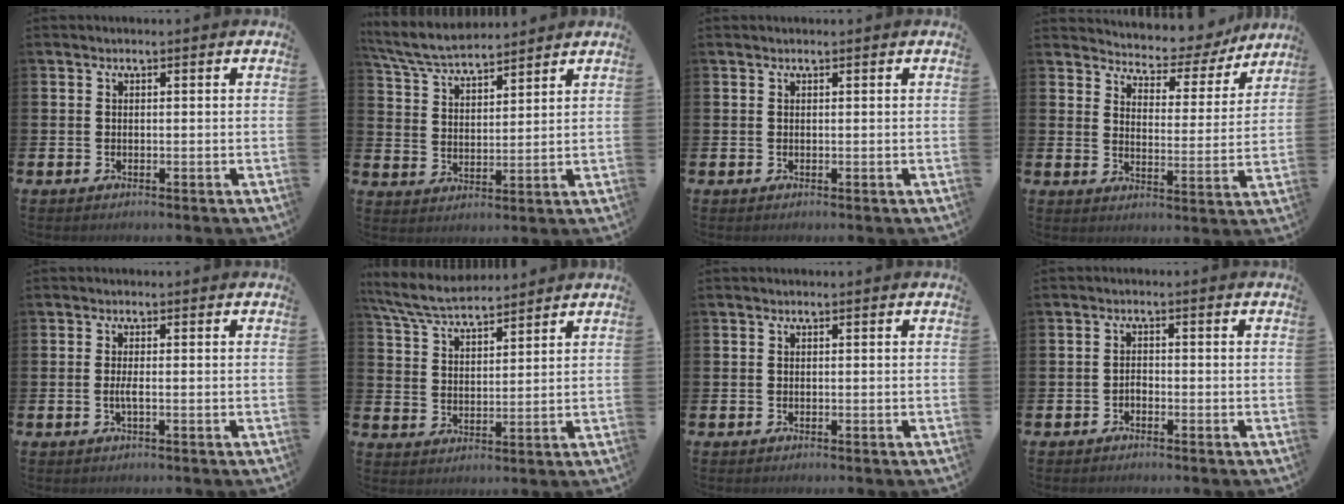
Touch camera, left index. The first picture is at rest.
{"total": 6.4, "force": [6.1, 1.1, 1.6], "torque": [-0.059, -0.025, 0.112]}
{"total": 0.0}
{"total": 5.1, "force": [4.8, 1.6, 0.4], "torque": [-0.033, -0.047, 0.078]}
{"total": 1.3, "force": [-0.3, 0.1, 1.3], "torque": [-0.031, 0.002, -0.005]}
{"total": 6.6, "force": [6.3, 1.1, 1.7], "torque": [-0.061, -0.023, 0.116]}
{"total": 0.0}
{"total": 1.1, "force": [-0.9, 0.5, 0.4], "torque": [-0.008, -0.001, -0.018]}